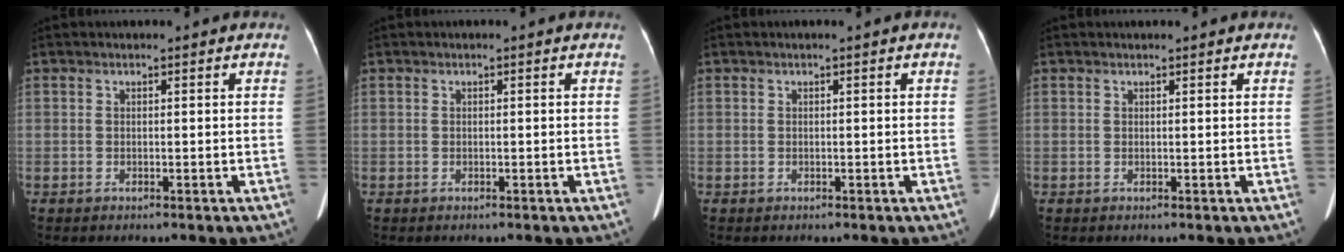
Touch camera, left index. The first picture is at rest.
{"total": 0.0}
{"total": 0.0}
{"total": 1.4, "force": [1.2, 0.3, 0.7], "torque": [-0.010, 0.015, 0.016]}